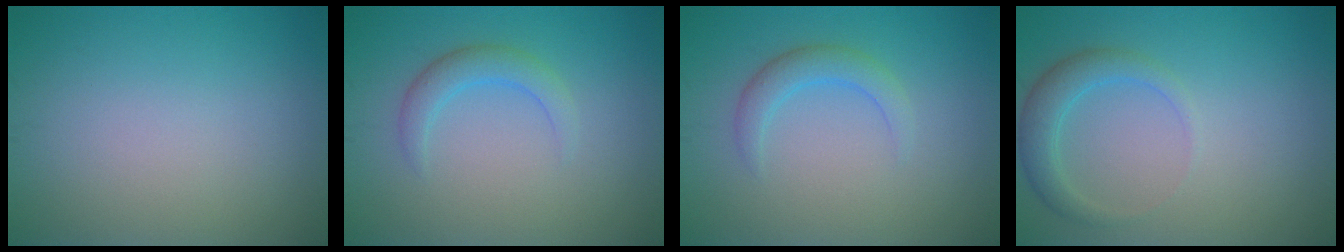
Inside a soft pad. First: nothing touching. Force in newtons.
{"total": 2.3, "press": 2.3, "slide": 0.1}
{"total": 2.3, "press": 2.3, "slide": 0.1}
{"total": 2.6, "press": 2.6, "slide": 0.0}